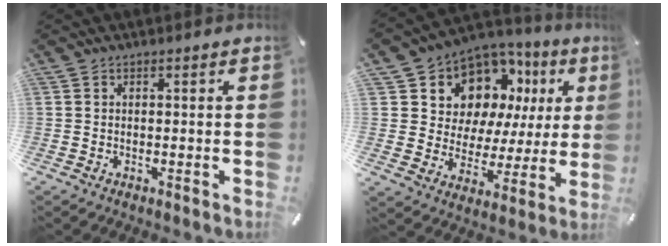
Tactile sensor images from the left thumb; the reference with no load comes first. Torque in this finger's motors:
{"motor_torque": [2.46, 2.55, 2.01, -0.76, 0.12]}